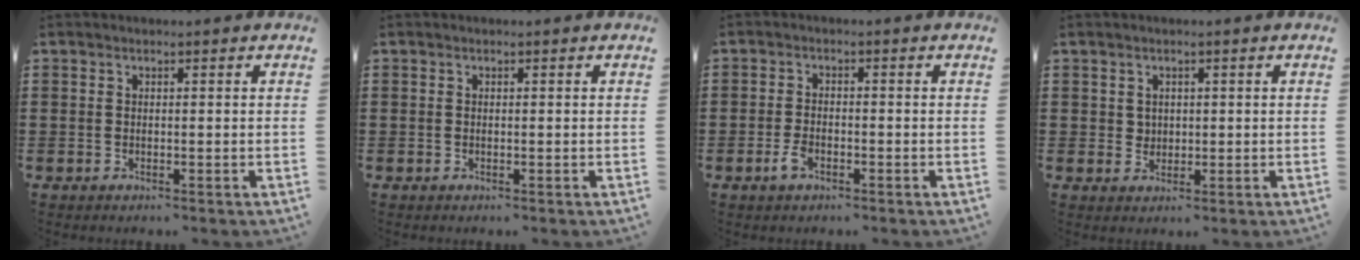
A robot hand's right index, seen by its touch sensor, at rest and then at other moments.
{"total": 0.0}
{"total": 2.6, "force": [-1.2, 1.2, 1.9], "torque": [-0.051, -0.004, -0.026]}
{"total": 1.8, "force": [0.8, 1.6, 0.3], "torque": [-0.012, 0.009, 0.014]}